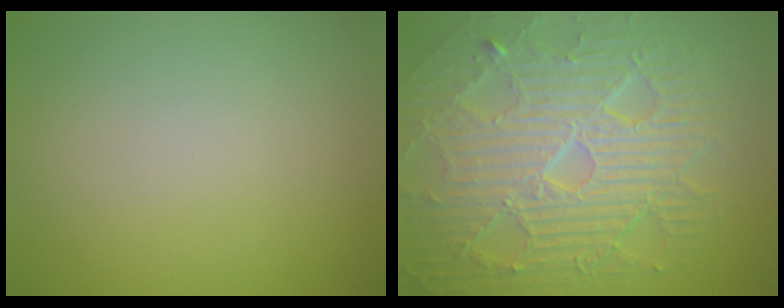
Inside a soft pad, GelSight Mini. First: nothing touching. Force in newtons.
{"total": 10.3, "press": 6.6, "slide": 7.9}